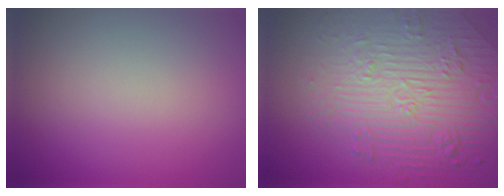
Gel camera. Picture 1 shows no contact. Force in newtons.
{"total": 8.6, "press": 5.9, "slide": 6.2}